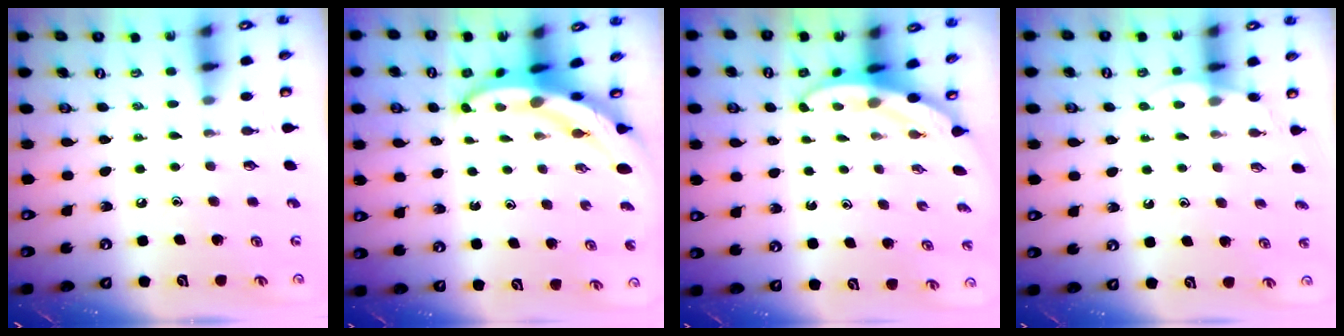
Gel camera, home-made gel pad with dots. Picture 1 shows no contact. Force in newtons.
{"total": 5.7, "press": 5.7, "slide": 0.7}
{"total": 3.2, "press": 3.2, "slide": 0.1}
{"total": 2.9, "press": 2.9, "slide": 0.2}